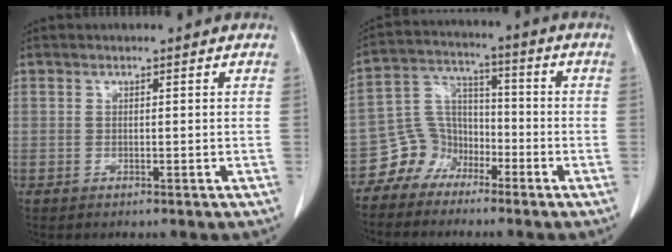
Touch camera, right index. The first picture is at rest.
{"total": 7.2, "force": [-4.7, 5.4, 0.3], "torque": [-0.001, 0.035, -0.089]}